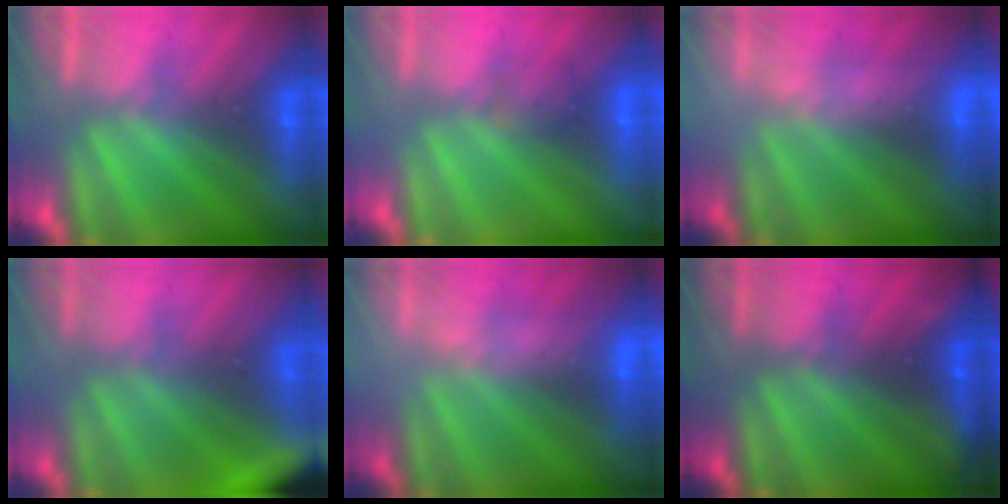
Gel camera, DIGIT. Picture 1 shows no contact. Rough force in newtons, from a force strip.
{"total": 1.3}
{"total": 2.5}
{"total": 5.6}
{"total": 2.5}
{"total": 2.4}